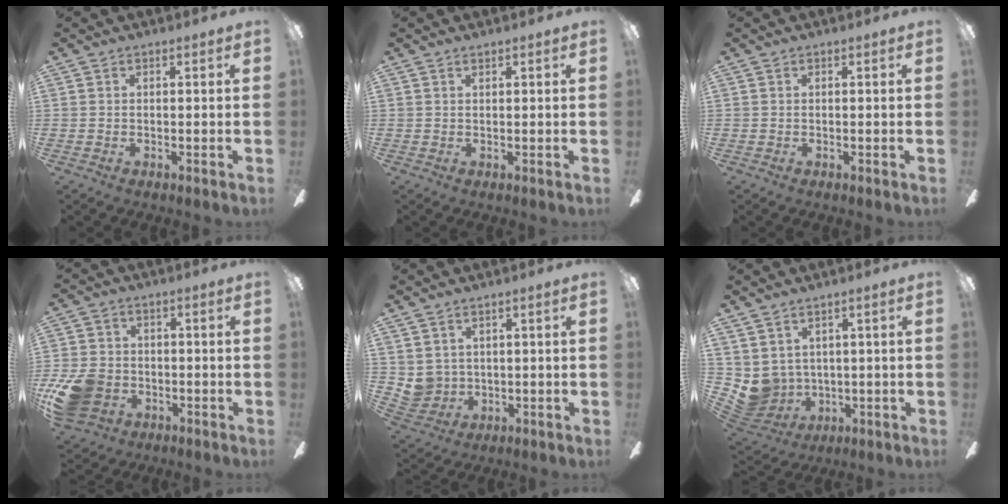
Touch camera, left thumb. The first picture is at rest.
{"total": 0.6, "force": [0.5, 0.1, 0.2], "torque": [-0.006, 0.001, 0.009]}
{"total": 0.0}
{"total": 11.5, "force": [-4.0, 8.8, 6.3], "torque": [-0.137, 0.030, -0.071]}
{"total": 4.5, "force": [2.3, 3.8, 0.6], "torque": [-0.027, -0.005, 0.049]}
{"total": 5.7, "force": [2.1, 5.2, 0.8], "torque": [-0.059, -0.027, 0.046]}